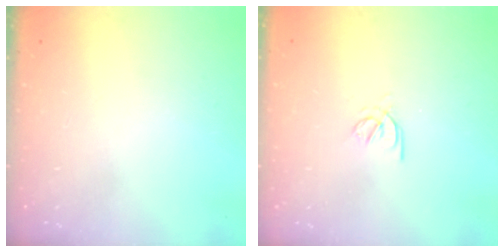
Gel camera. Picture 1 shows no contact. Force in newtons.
{"total": 1.7, "press": 1.6, "slide": 0.5}